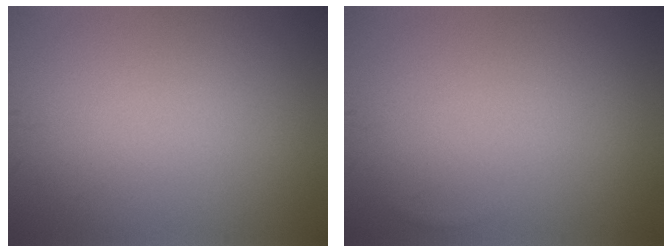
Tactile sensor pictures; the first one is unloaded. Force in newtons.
{"total": 0.0}